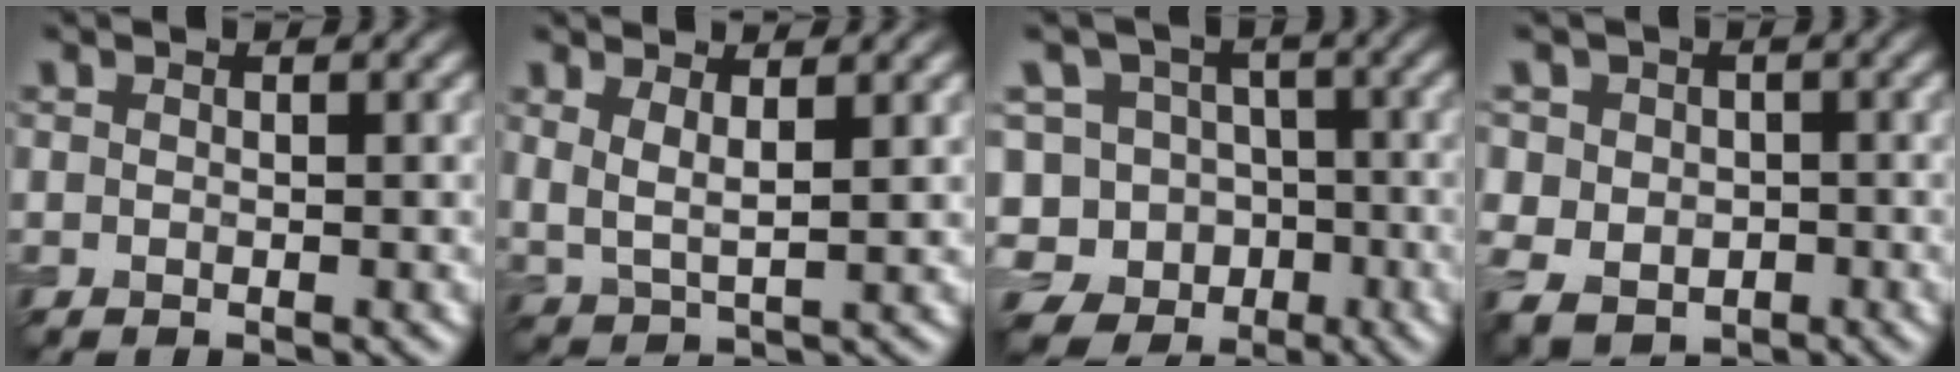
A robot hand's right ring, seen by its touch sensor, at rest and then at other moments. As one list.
[{"total": 2.8, "force": [1.6, 0.9, 2.1], "torque": [-0.049, -0.010, 0.036]}, {"total": 13.5, "force": [-6.5, 11.4, 3.3], "torque": [-0.066, 0.000, -0.112]}, {"total": 6.1, "force": [0.4, 5.7, 2.2], "torque": [-0.051, 0.016, -0.015]}]